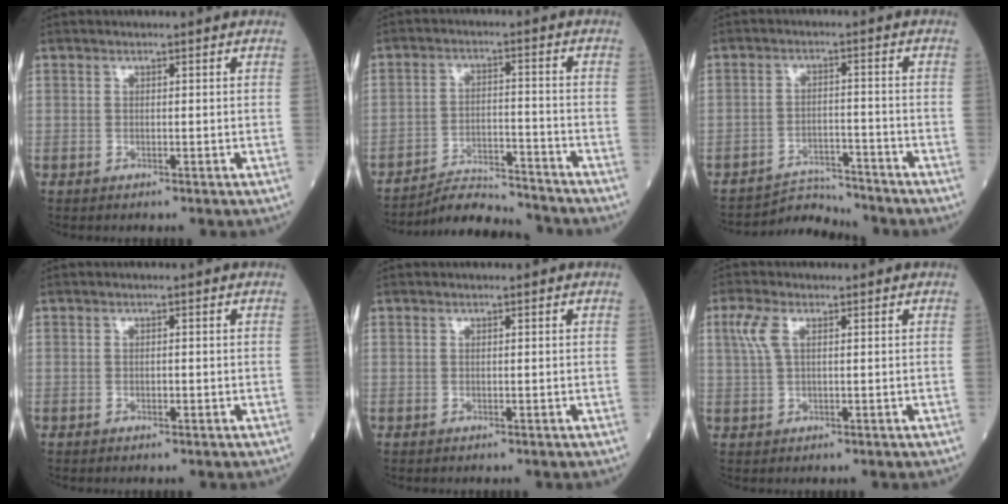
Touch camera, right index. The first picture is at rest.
{"total": 9.9, "force": [-9.8, 0.4, 1.2], "torque": [-0.019, 0.005, -0.163]}
{"total": 5.9, "force": [-5.8, 0.2, -1.3], "torque": [0.018, 0.008, -0.097]}
{"total": 0.5, "force": [-0.1, 0.3, 0.4], "torque": [-0.011, 0.000, 0.001]}
{"total": 0.0}
{"total": 3.6, "force": [1.4, 1.4, 3.0], "torque": [-0.086, 0.018, 0.032]}